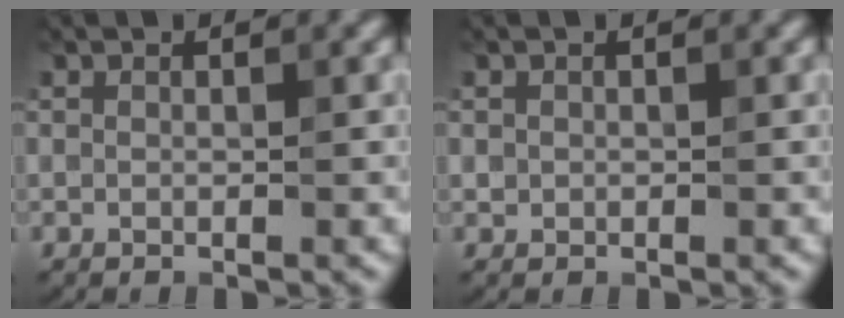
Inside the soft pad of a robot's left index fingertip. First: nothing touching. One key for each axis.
{"total": 0.5, "fx": 0.1, "fy": 0.5, "fz": 0.0, "tx": 0.006, "ty": -0.003, "tz": 0.002}